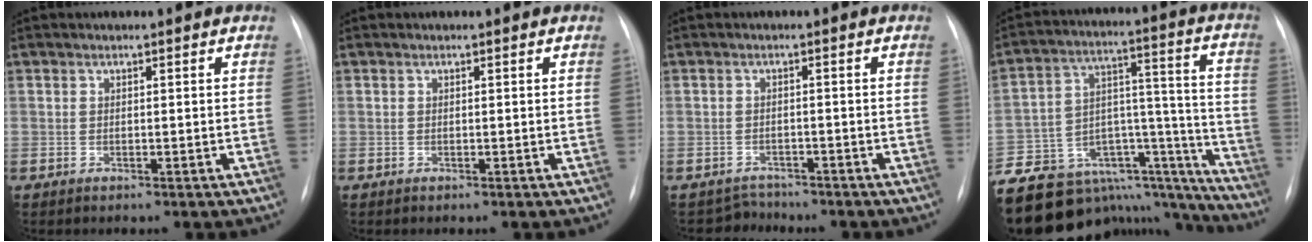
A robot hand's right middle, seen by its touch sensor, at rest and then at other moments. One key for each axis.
{"total": 0.0}
{"total": 2.4, "fx": -2.0, "fy": 0.6, "fz": -1.2, "tx": 0.022, "ty": -0.005, "tz": -0.033}
{"total": 31.4, "fx": -26.4, "fy": 12.8, "fz": 11.2, "tx": -0.202, "ty": 0.038, "tz": -0.381}